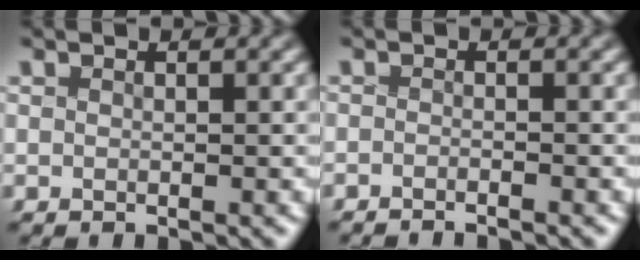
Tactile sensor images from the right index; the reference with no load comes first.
{"total": 1.9, "force": [-1.9, 0.0, -0.2], "torque": [0.004, -0.001, -0.037]}